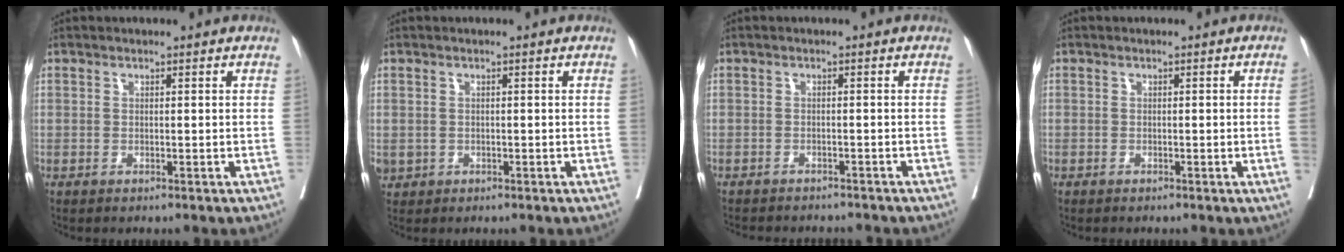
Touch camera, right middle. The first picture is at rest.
{"total": 1.7, "force": [-0.3, 1.6, 0.4], "torque": [-0.005, 0.002, 0.003]}
{"total": 7.3, "force": [-6.9, 1.7, 1.8], "torque": [-0.022, -0.006, -0.087]}
{"total": 1.9, "force": [-0.4, -0.7, 1.7], "torque": [-0.020, -0.002, -0.007]}